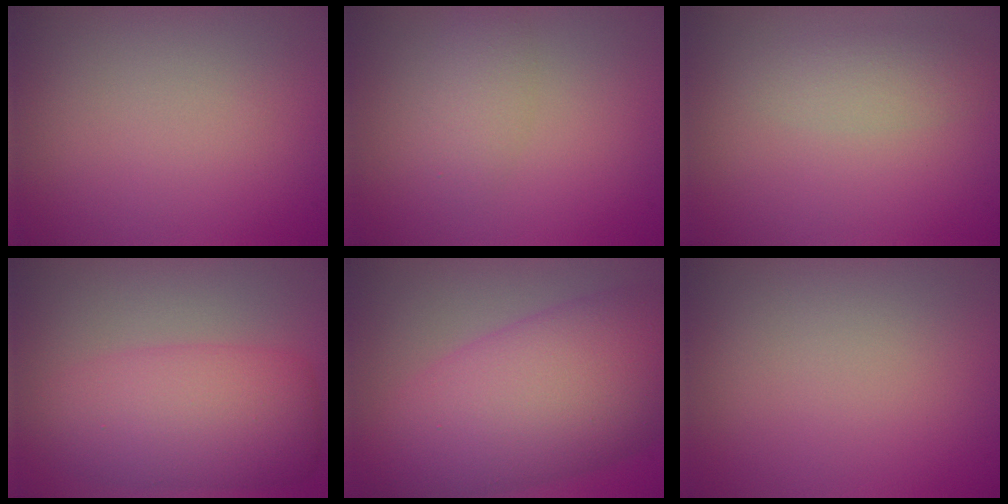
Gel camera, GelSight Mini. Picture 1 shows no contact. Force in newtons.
{"total": 2.0, "press": 2.0, "slide": 0.1}
{"total": 2.1, "press": 2.1, "slide": 0.1}
{"total": 7.2, "press": 7.2, "slide": 0.1}
{"total": 11.8, "press": 11.8, "slide": 0.2}
{"total": 0.0}